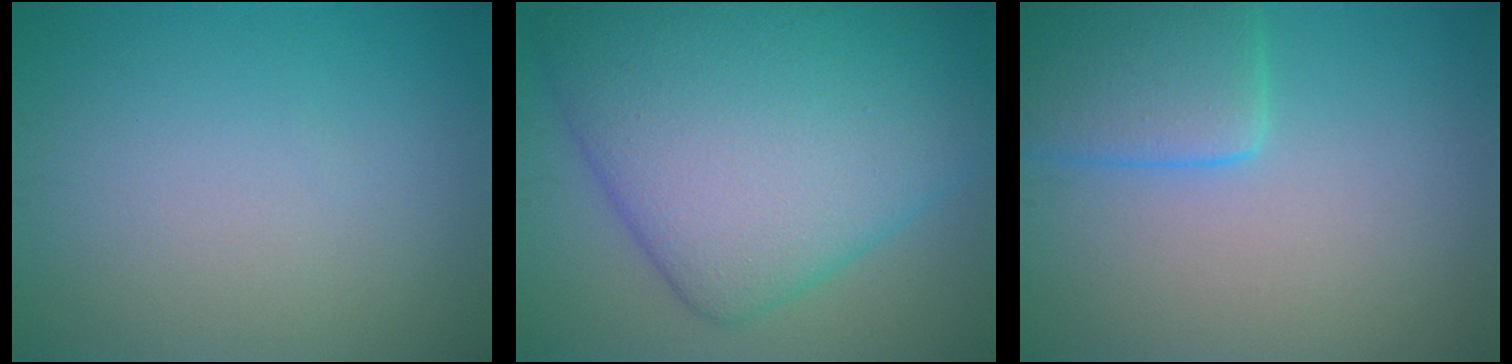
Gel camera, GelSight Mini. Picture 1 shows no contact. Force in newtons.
{"total": 14.0, "press": 14.0, "slide": 0.3}
{"total": 4.7, "press": 4.7, "slide": 0.3}